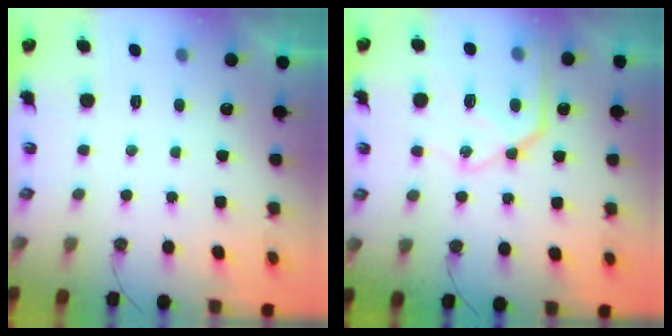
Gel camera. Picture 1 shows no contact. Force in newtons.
{"total": 16.5, "press": 16.4, "slide": 1.6}